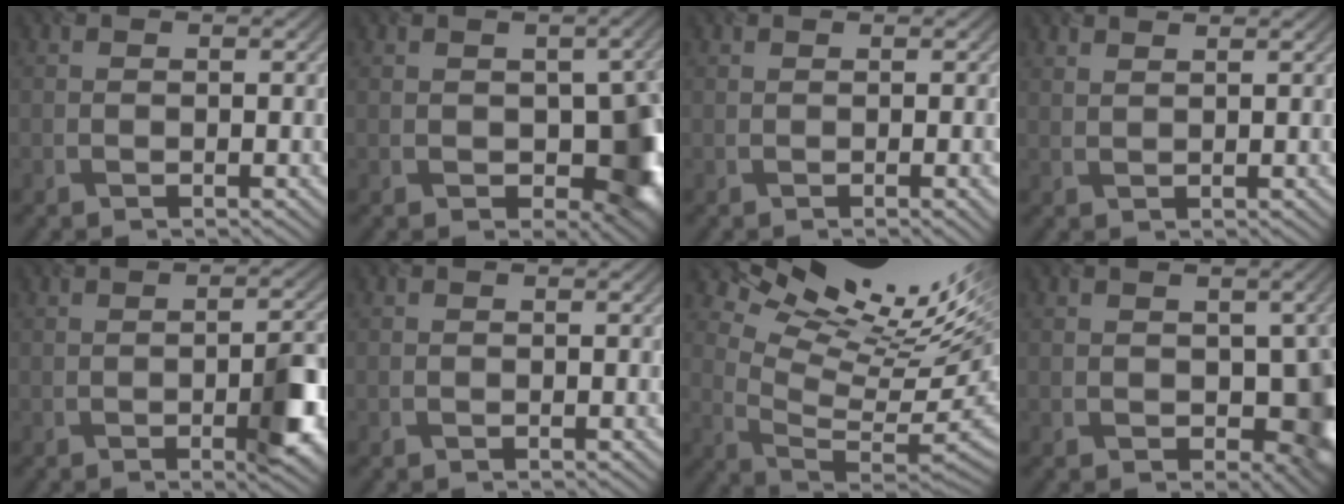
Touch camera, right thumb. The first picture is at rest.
{"total": 8.7, "force": [-0.9, 5.6, 6.6], "torque": [-0.095, -0.022, -0.004]}
{"total": 1.9, "force": [0.1, 0.3, 1.8], "torque": [-0.026, 0.006, 0.001]}
{"total": 1.7, "force": [1.6, 0.3, 0.7], "torque": [-0.018, -0.002, 0.028]}
{"total": 5.9, "force": [-1.4, 1.6, 5.5], "torque": [-0.081, -0.003, -0.019]}
{"total": 0.0}
{"total": 17.5, "force": [10.8, 5.2, 12.8], "torque": [-0.211, 0.014, 0.168]}
{"total": 6.8, "force": [-0.2, 4.5, 5.1], "torque": [-0.079, -0.022, 0.006]}